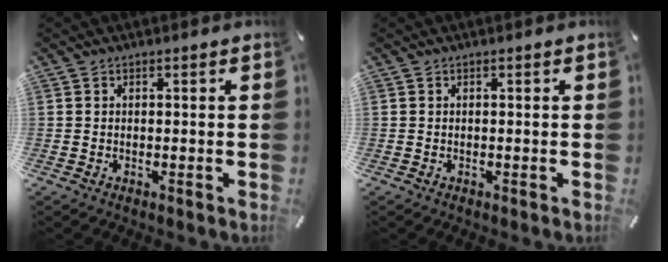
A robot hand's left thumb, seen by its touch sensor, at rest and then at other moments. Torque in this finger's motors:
{"motor_torque": [0.00, 0.01, -0.03, -0.03, 0.00]}